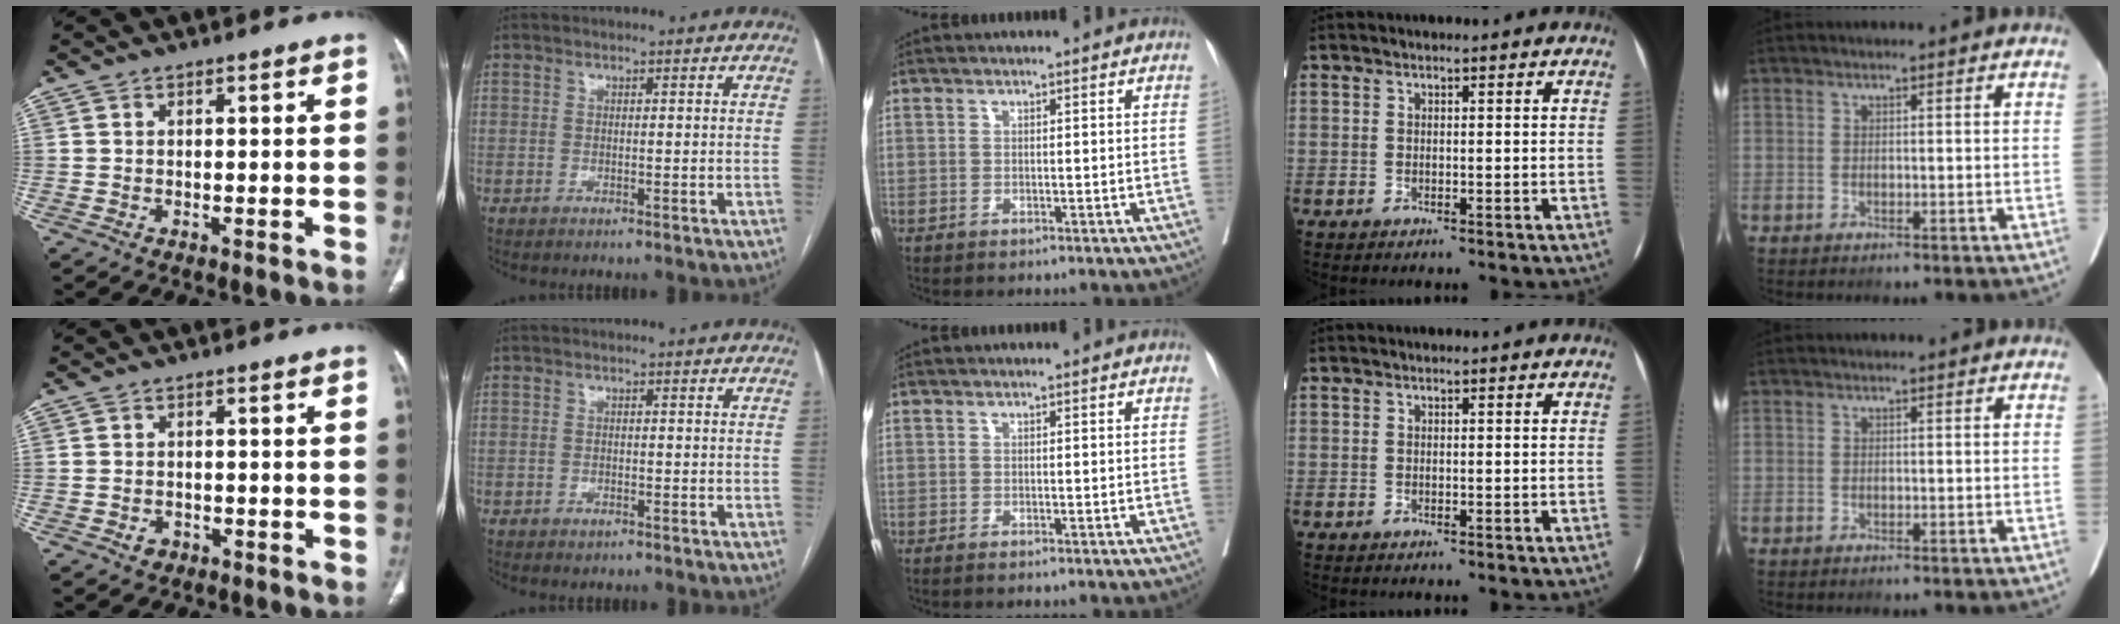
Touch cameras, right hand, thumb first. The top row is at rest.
{"thumb": {"total": 2.0, "force": [-0.9, 1.6, 0.8], "torque": [-0.011, 0.009, -0.009]}, "index": {"total": 0.9, "force": [-0.6, 0.5, 0.4], "torque": [-0.009, 0.000, -0.006]}, "middle": {"total": 0.7, "force": [-0.6, -0.1, 0.4], "torque": [-0.005, 0.001, -0.009]}}